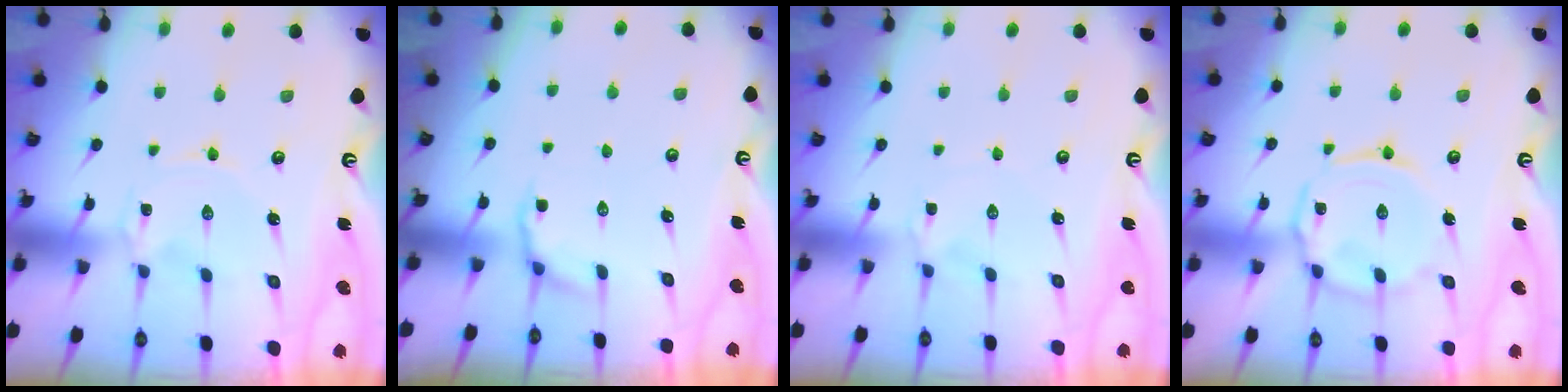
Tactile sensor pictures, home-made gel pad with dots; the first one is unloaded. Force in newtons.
{"total": 2.8, "press": 2.0, "slide": 2.0}
{"total": 1.2, "press": 1.1, "slide": 0.2}
{"total": 8.8, "press": 8.7, "slide": 0.5}